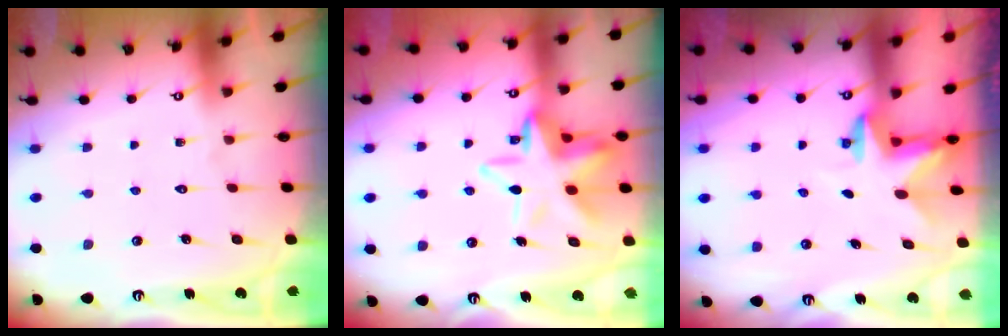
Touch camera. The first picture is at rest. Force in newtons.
{"total": 12.9, "press": 12.6, "slide": 2.5}
{"total": 2.4, "press": 2.3, "slide": 0.4}